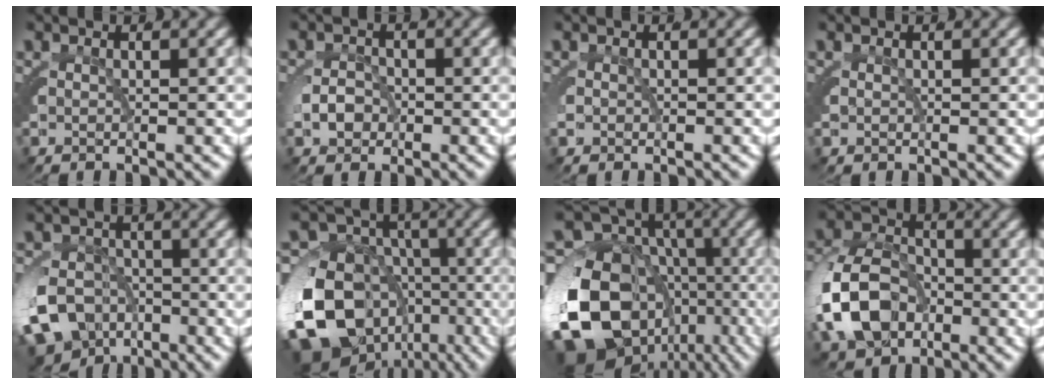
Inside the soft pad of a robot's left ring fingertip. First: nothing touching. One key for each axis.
{"total": 1.9, "fx": -0.8, "fy": 1.5, "fz": 0.9, "tx": -0.022, "ty": -0.002, "tz": -0.008}
{"total": 0.5, "fx": -0.3, "fy": 0.3, "fz": 0.3, "tx": -0.014, "ty": -0.002, "tz": -0.001}
{"total": 0.7, "fx": 0.0, "fy": 0.7, "fz": 0.3, "tx": -0.012, "ty": -0.003, "tz": 0.001}
{"total": 12.8, "fx": -6.1, "fy": 10.6, "fz": 3.7, "tx": -0.068, "ty": -0.048, "tz": -0.101}
{"total": 18.2, "fx": -4.7, "fy": 15.0, "fz": 9.4, "tx": -0.205, "ty": -0.081, "tz": -0.057}
{"total": 20.8, "fx": -4.7, "fy": 16.9, "fz": 11.2, "tx": -0.245, "ty": -0.086, "tz": -0.056}
{"total": 8.2, "fx": -2.3, "fy": 6.2, "fz": 4.9, "tx": -0.106, "ty": -0.026, "tz": -0.031}